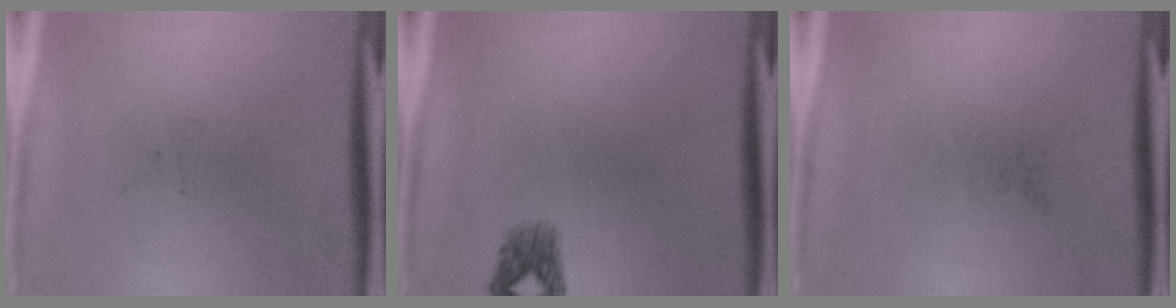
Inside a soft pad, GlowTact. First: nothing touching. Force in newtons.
{"total": 1.8}
{"total": 0.0}